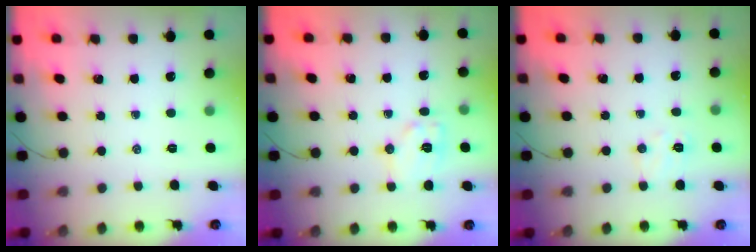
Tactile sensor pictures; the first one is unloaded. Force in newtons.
{"total": 8.0, "press": 8.0, "slide": 0.3}
{"total": 5.7, "press": 5.6, "slide": 1.0}